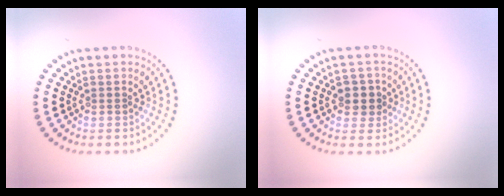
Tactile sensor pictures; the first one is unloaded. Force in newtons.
{"total": 2.2, "press": 2.0, "slide": 0.9}